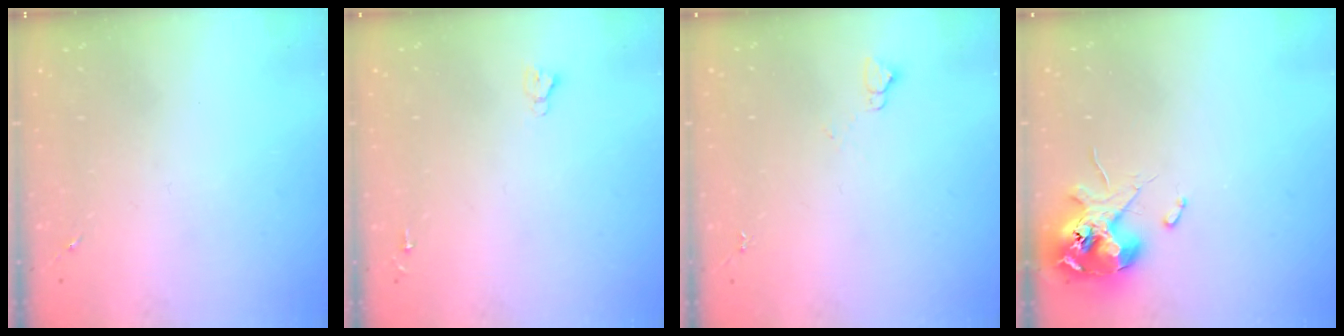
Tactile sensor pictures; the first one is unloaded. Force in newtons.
{"total": 2.7, "press": 2.7, "slide": 0.0}
{"total": 3.1, "press": 3.0, "slide": 0.3}
{"total": 12.1, "press": 11.9, "slide": 1.8}